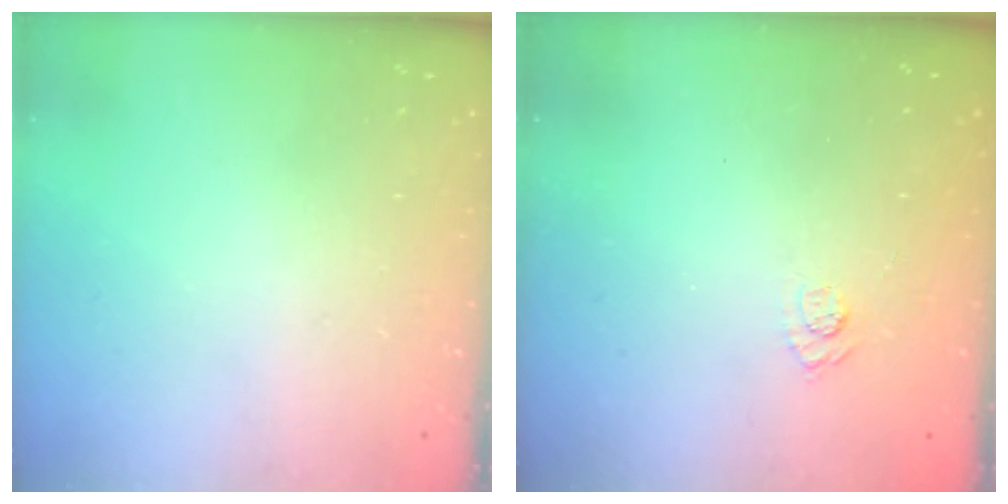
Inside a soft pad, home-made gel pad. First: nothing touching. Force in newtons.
{"total": 3.9, "press": 3.6, "slide": 1.4}